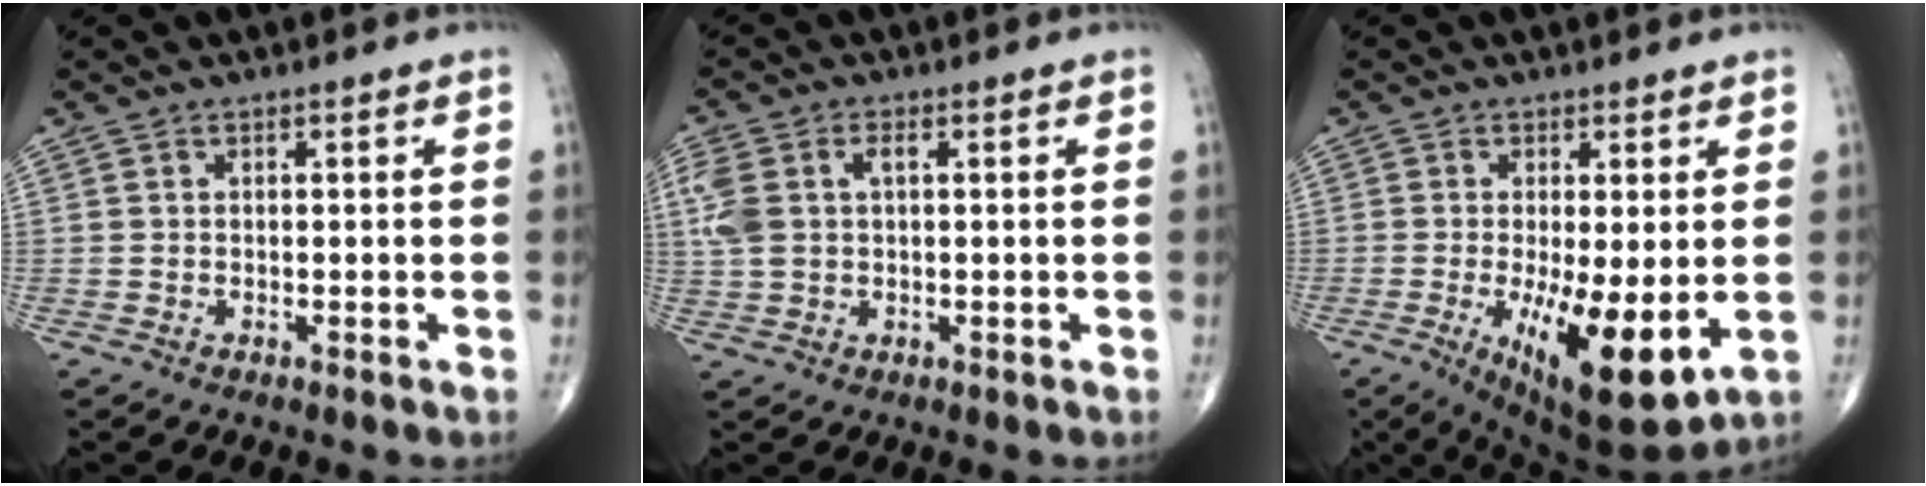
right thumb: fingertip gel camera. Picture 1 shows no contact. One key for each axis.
{"total": 7.3, "fx": 1.5, "fy": 4.4, "fz": 5.6, "tx": -0.146, "ty": 0.021, "tz": 0.035}
{"total": 13.0, "fx": -2.6, "fy": 4.1, "fz": 12.0, "tx": -0.193, "ty": -0.029, "tz": -0.028}